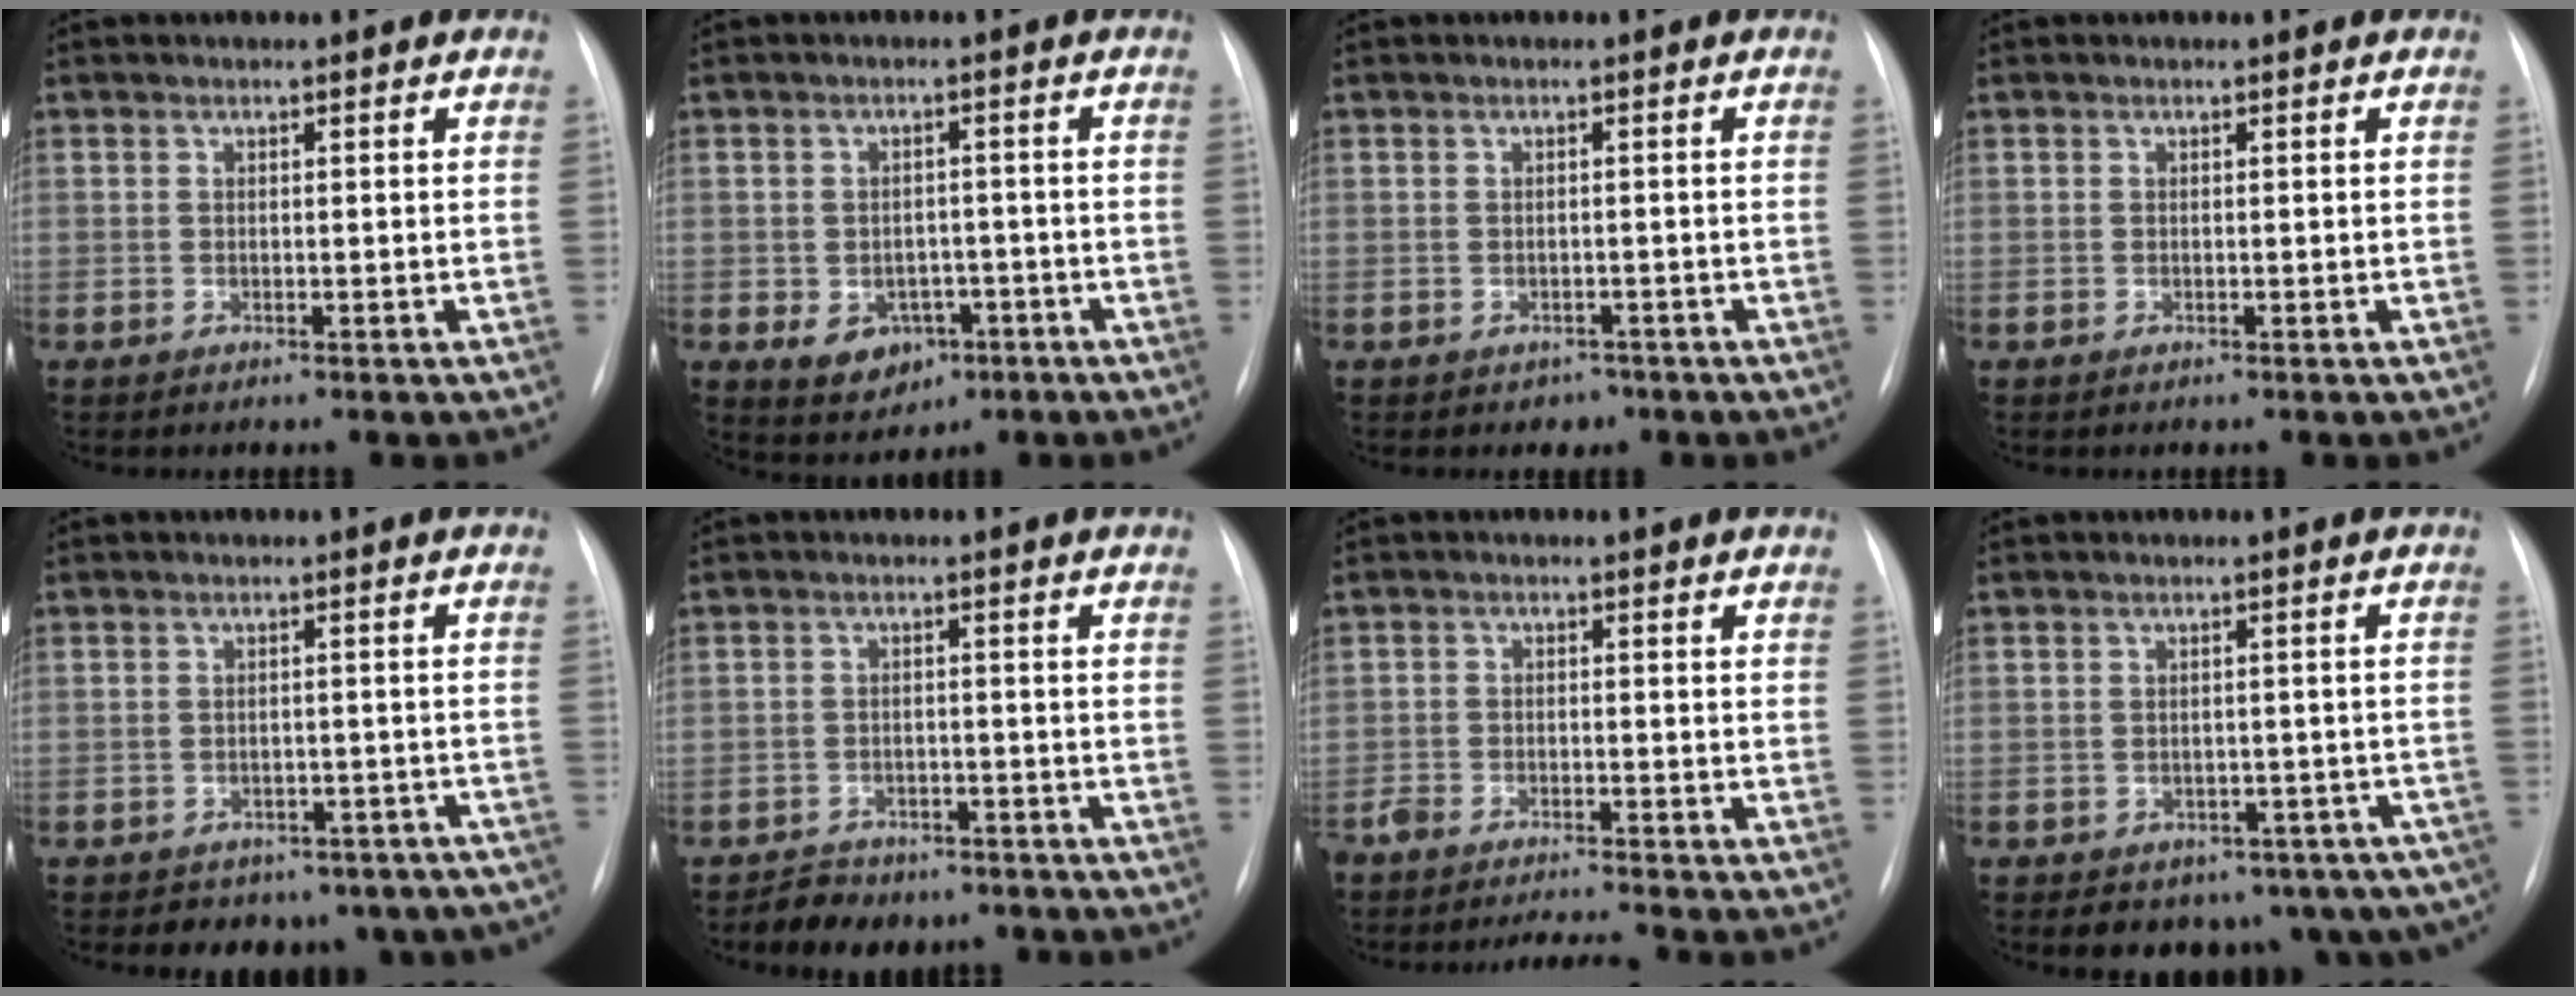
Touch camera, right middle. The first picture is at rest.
{"total": 5.8, "force": [-2.2, 4.6, 2.9], "torque": [-0.043, 0.010, -0.019]}
{"total": 1.8, "force": [-1.1, 1.4, 0.2], "torque": [-0.002, 0.005, -0.010]}
{"total": 0.0}
{"total": 14.1, "force": [-11.7, 7.2, 2.9], "torque": [-0.028, 0.028, -0.117]}
{"total": 6.4, "force": [-5.1, 3.4, 1.6], "torque": [-0.027, 0.008, -0.070]}
{"total": 6.2, "force": [-5.8, -0.3, 1.9], "torque": [-0.029, -0.010, -0.097]}
{"total": 15.2, "force": [-11.9, 8.1, 4.9], "torque": [-0.047, 0.034, -0.123]}